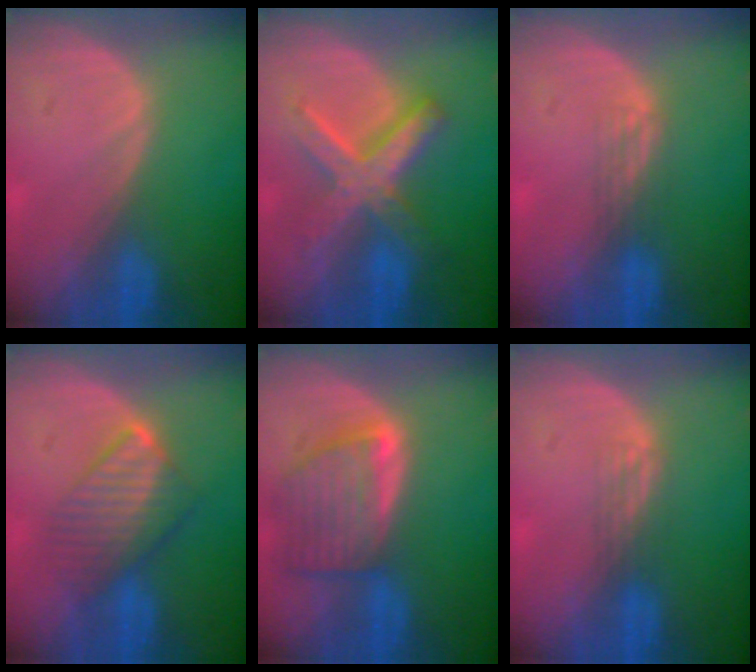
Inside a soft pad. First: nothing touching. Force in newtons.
{"total": 8.2, "press": 8.2, "slide": 0.7}
{"total": 2.1, "press": 1.6, "slide": 1.3}
{"total": 6.5, "press": 6.5, "slide": 1.0}
{"total": 7.9, "press": 7.1, "slide": 3.4}
{"total": 2.1, "press": 1.6, "slide": 1.3}